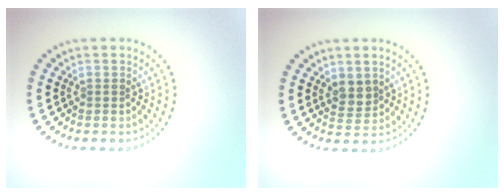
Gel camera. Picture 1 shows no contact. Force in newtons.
{"total": 2.0, "press": 1.7, "slide": 0.9}